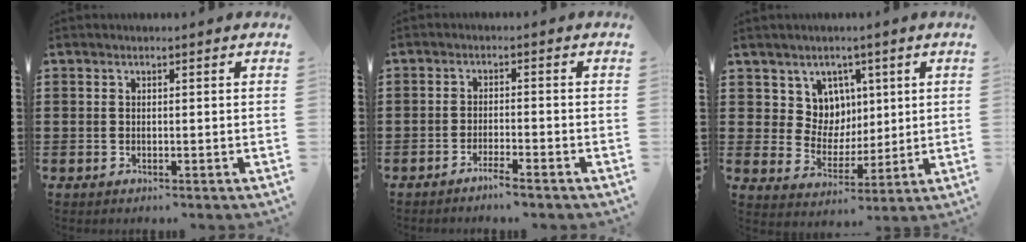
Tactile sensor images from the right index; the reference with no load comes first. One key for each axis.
{"total": 2.4, "fx": -2.2, "fy": -0.4, "fz": 0.9, "tx": -0.016, "ty": 0.000, "tz": -0.043}
{"total": 5.0, "fx": 3.3, "fy": 3.8, "fz": 0.2, "tx": -0.028, "ty": 0.001, "tz": 0.062}